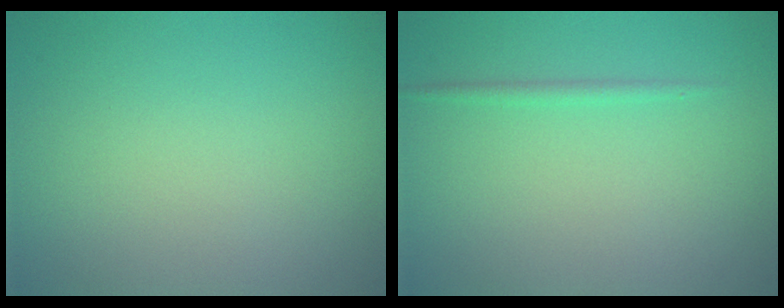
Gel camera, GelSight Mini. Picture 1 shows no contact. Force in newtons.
{"total": 0.8, "press": 0.8, "slide": 0.1}